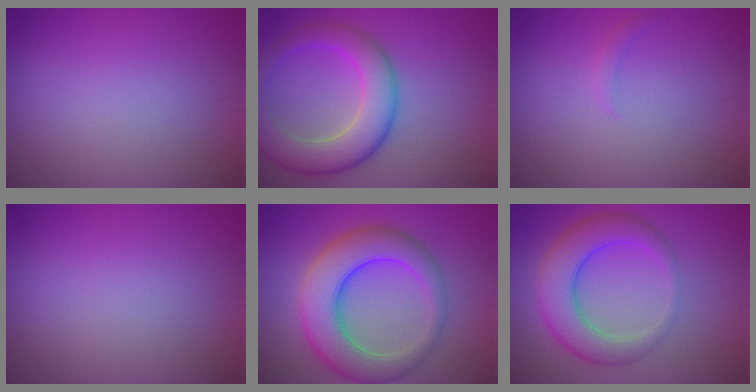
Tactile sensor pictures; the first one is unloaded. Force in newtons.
{"total": 7.0, "press": 7.0, "slide": 0.2}
{"total": 0.8, "press": 0.8, "slide": 0.1}
{"total": 0.0}
{"total": 8.6, "press": 8.6, "slide": 0.0}
{"total": 6.3, "press": 6.3, "slide": 0.3}